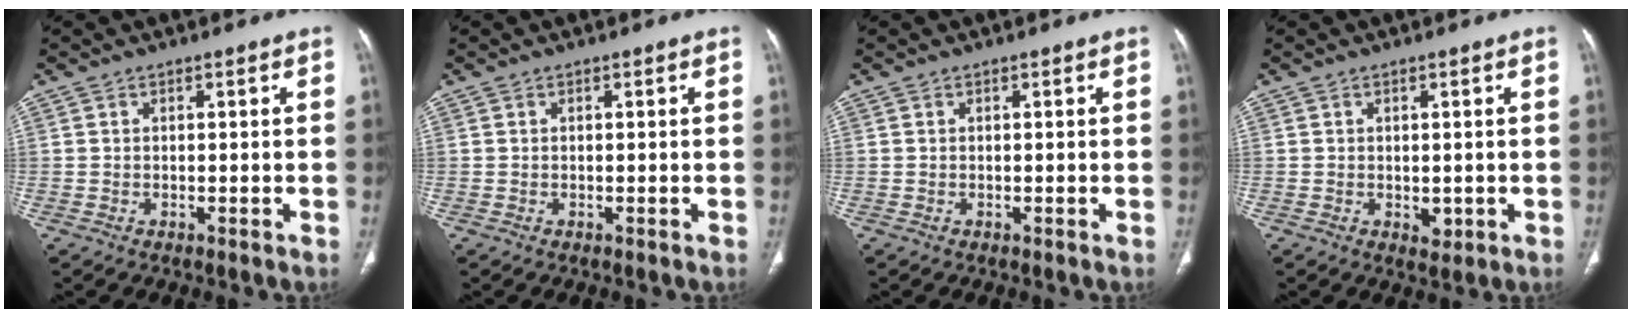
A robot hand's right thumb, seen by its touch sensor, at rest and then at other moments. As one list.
[{"total": 0.0}, {"total": 0.0}, {"total": 2.1, "force": [-0.2, 1.4, 1.5], "torque": [-0.013, -0.004, 0.005]}]